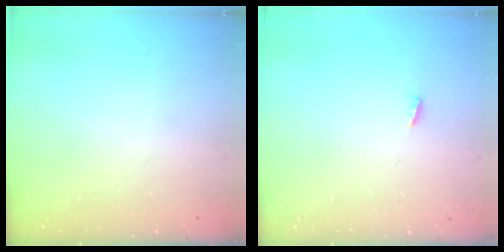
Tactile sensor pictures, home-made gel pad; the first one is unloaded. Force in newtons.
{"total": 3.0, "press": 2.9, "slide": 0.8}